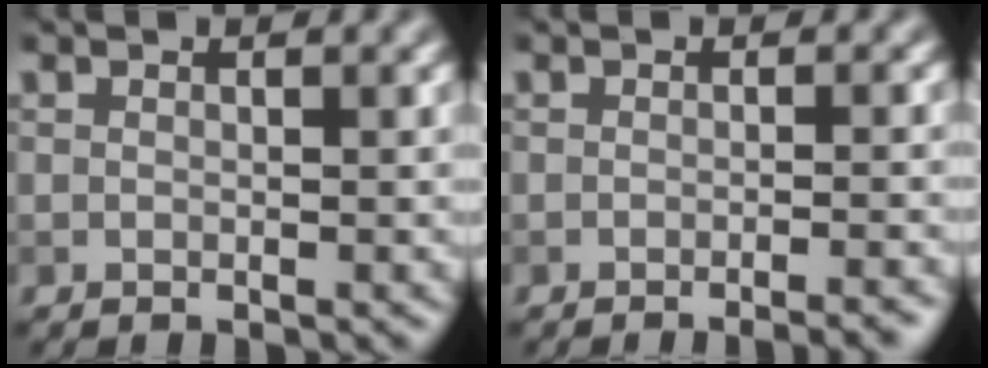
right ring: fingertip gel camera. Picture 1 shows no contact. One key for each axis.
{"total": 2.8, "fx": -2.0, "fy": 0.6, "fz": 1.9, "tx": -0.014, "ty": 0.009, "tz": -0.032}